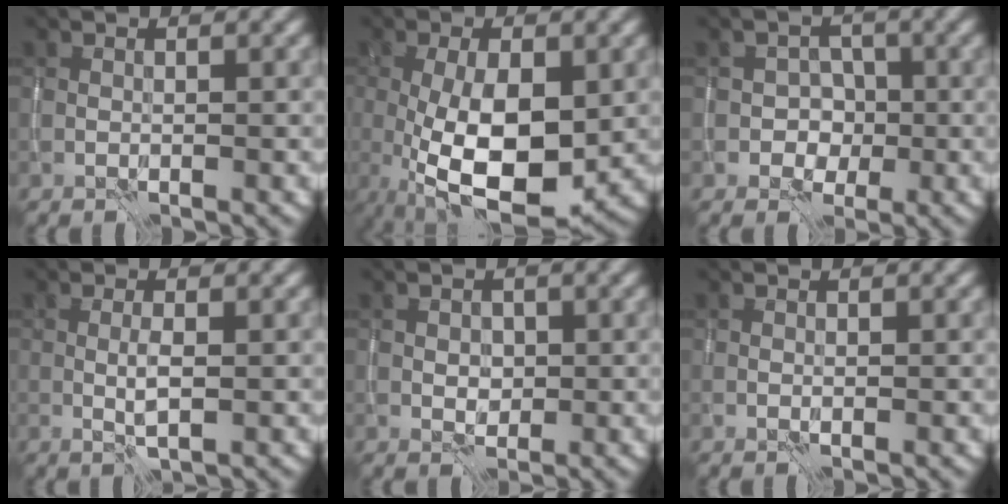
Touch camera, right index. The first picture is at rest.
{"total": 10.6, "force": [-2.3, 4.4, 9.3], "torque": [-0.172, -0.016, -0.035]}
{"total": 2.6, "force": [-0.7, 2.3, 0.8], "torque": [0.010, 0.002, -0.021]}
{"total": 1.4, "force": [-0.1, 0.2, 1.4], "torque": [-0.029, -0.002, 0.000]}
{"total": 1.5, "force": [0.0, 1.3, 0.8], "torque": [-0.014, -0.002, 0.002]}
{"total": 0.0}